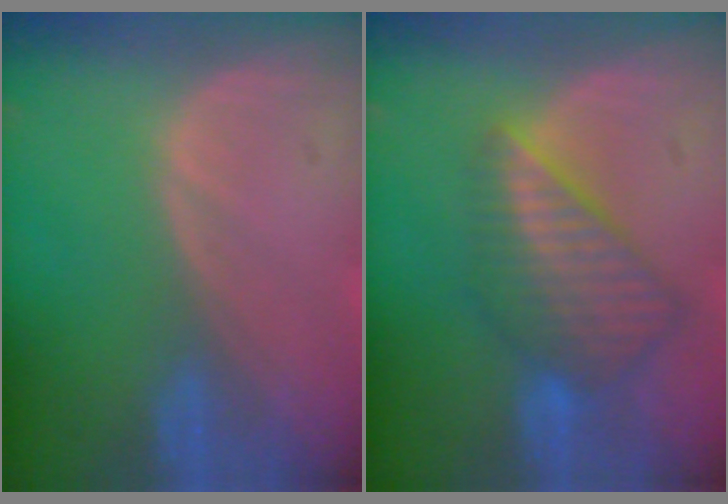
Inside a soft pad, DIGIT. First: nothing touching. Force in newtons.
{"total": 8.1, "press": 7.2, "slide": 3.8}